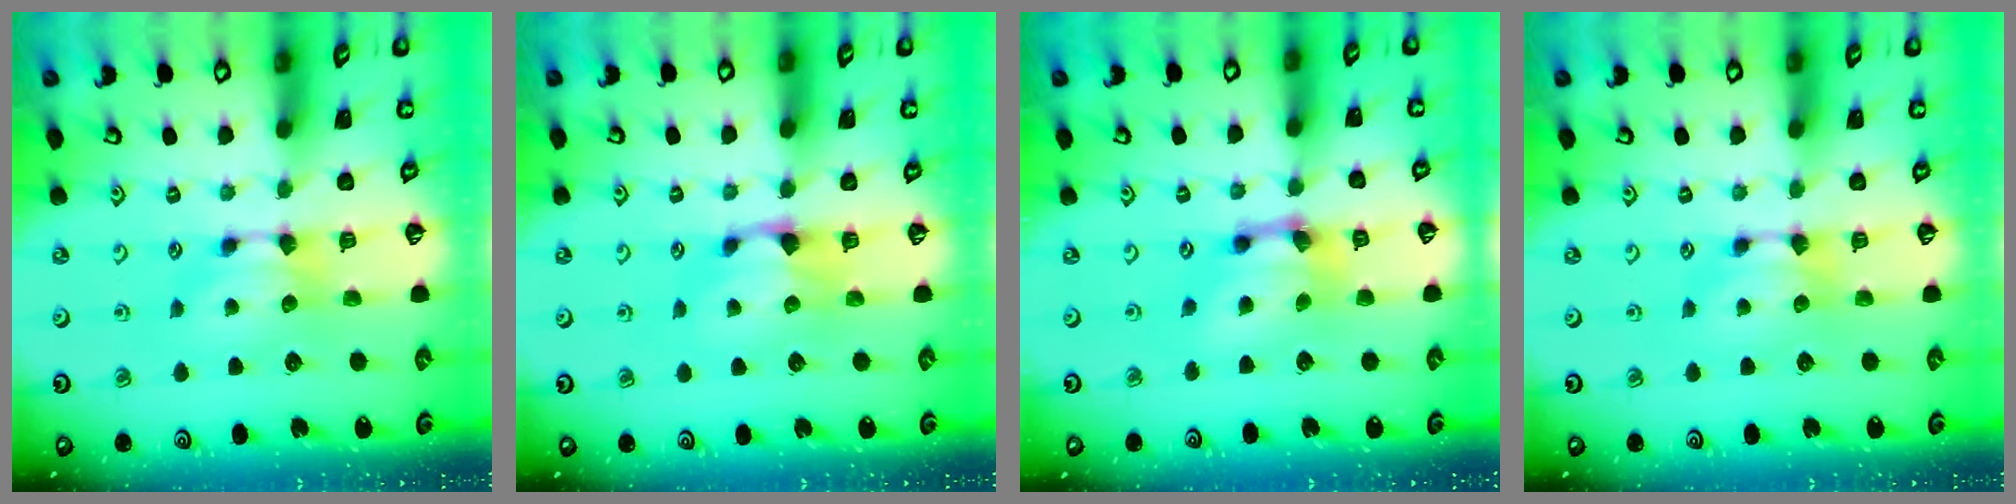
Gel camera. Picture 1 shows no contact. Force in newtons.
{"total": 1.2, "press": 0.8, "slide": 0.9}
{"total": 5.4, "press": 4.7, "slide": 2.6}
{"total": 0.0}